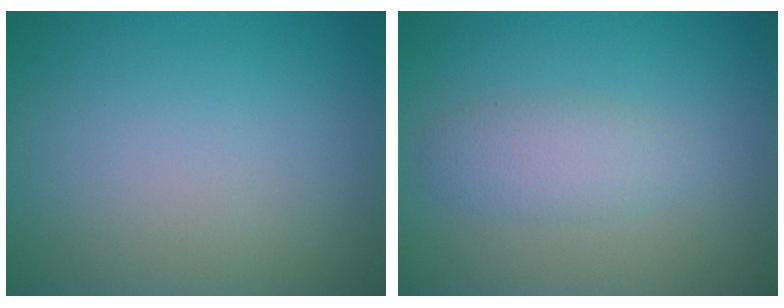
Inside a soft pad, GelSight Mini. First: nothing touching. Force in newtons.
{"total": 2.4, "press": 2.4, "slide": 0.1}